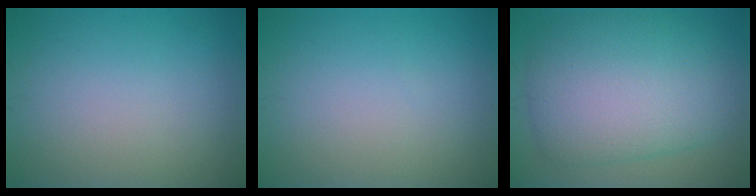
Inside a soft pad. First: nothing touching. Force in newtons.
{"total": 0.0}
{"total": 9.6, "press": 9.6, "slide": 0.6}